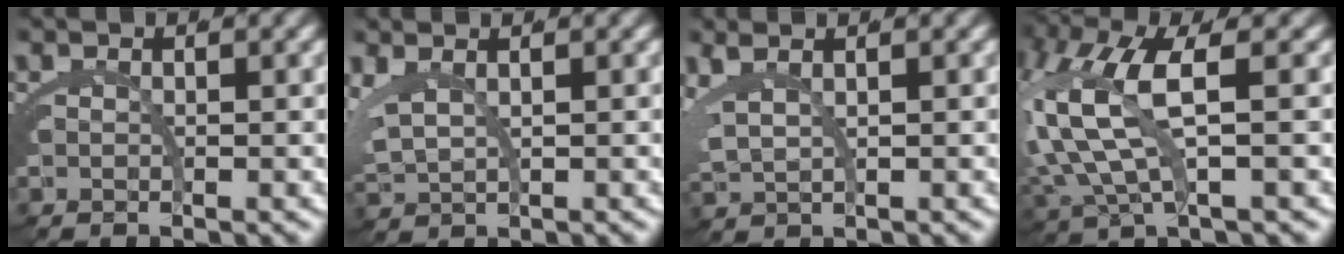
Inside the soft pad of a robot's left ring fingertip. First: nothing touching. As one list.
[{"total": 2.0, "force": [1.8, 0.6, 0.7], "torque": [-0.025, 0.004, 0.040]}, {"total": 2.2, "force": [2.0, 0.5, 0.8], "torque": [-0.024, 0.010, 0.040]}, {"total": 6.5, "force": [1.8, 2.6, 5.7], "torque": [-0.147, -0.010, 0.041]}]